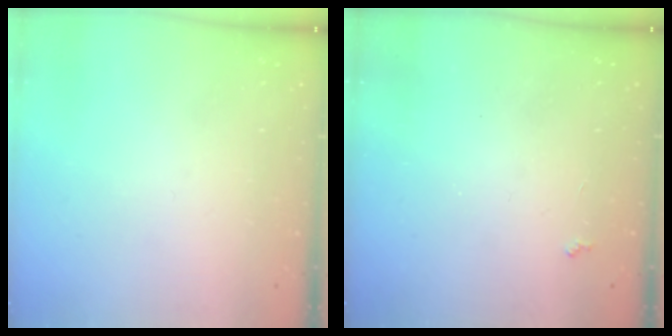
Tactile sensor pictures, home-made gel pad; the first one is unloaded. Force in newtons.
{"total": 2.7, "press": 2.6, "slide": 0.4}